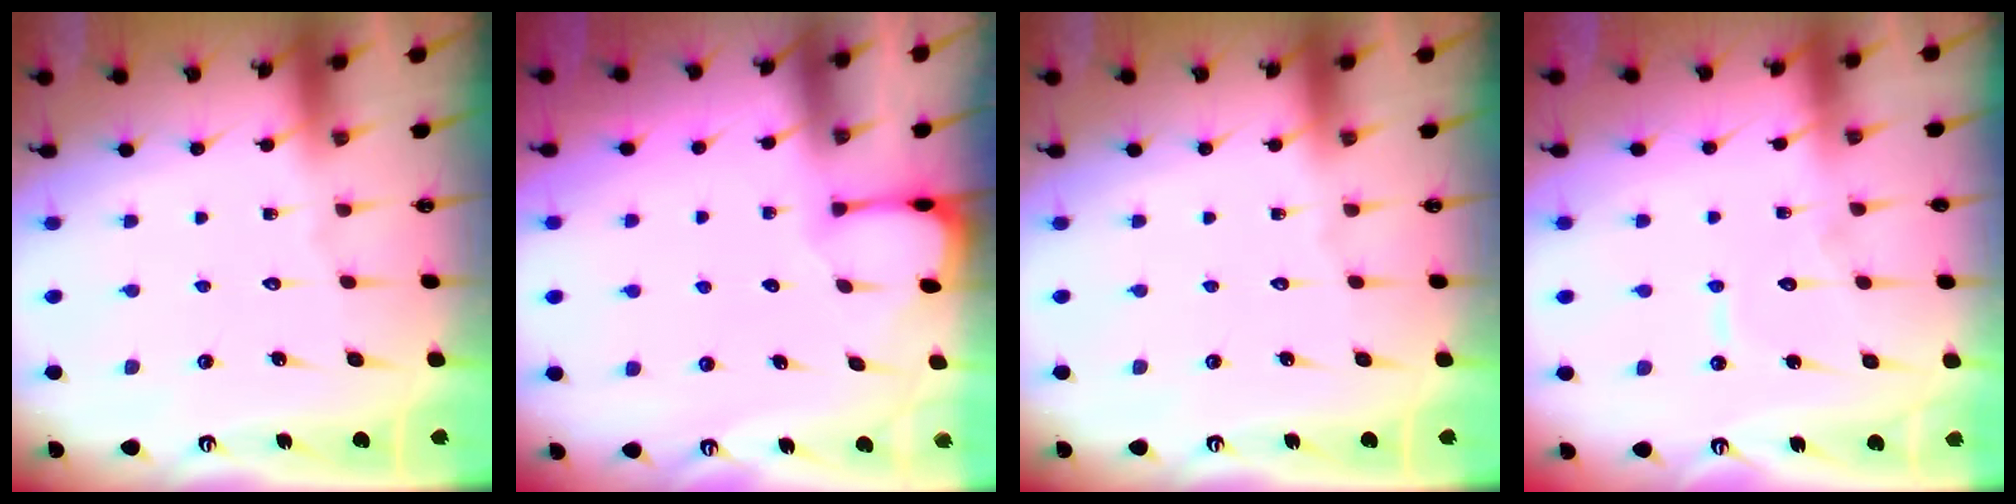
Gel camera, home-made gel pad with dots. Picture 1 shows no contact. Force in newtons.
{"total": 1.3, "press": 1.2, "slide": 0.2}
{"total": 0.0}
{"total": 5.5, "press": 5.5, "slide": 0.4}